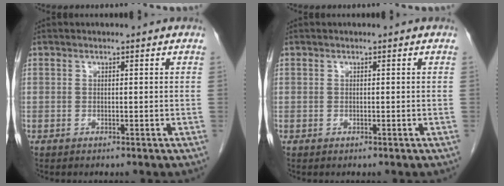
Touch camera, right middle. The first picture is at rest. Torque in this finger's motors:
{"motor_torque": [0.15, -0.13, 0.05, 0.00]}